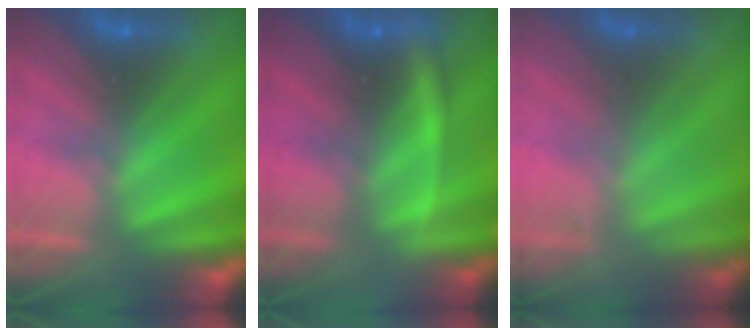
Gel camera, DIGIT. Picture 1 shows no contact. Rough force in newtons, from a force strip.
{"total": 3.0}
{"total": 1.6}